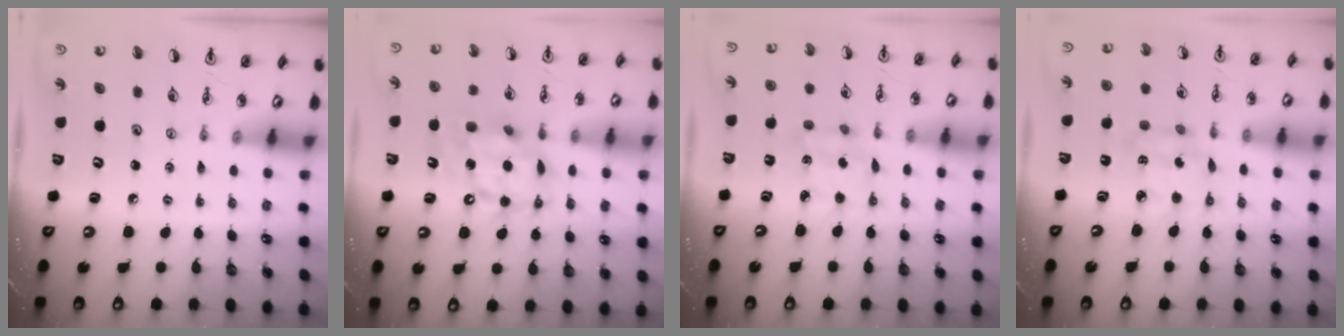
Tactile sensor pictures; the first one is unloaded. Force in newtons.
{"total": 12.0, "press": 12.0, "slide": 0.9}
{"total": 3.3, "press": 3.2, "slide": 0.6}
{"total": 6.6, "press": 6.6, "slide": 0.4}